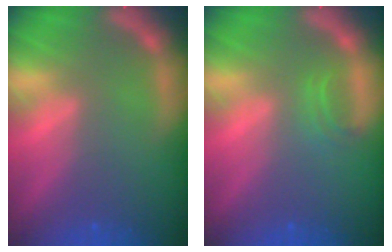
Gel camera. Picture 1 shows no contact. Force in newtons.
{"total": 1.4}